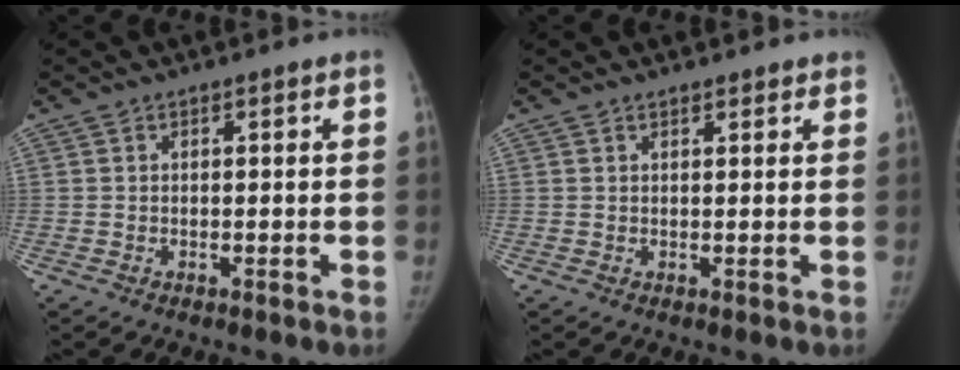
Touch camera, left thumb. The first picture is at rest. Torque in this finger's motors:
{"motor_torque": [-0.39, -0.15, -0.29, -0.04, -0.04]}